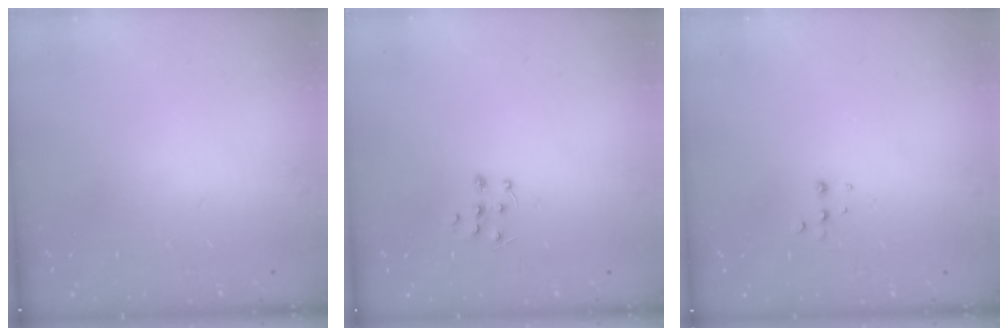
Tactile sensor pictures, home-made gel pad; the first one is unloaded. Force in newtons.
{"total": 6.2, "press": 6.2, "slide": 0.4}
{"total": 4.2, "press": 4.1, "slide": 0.9}